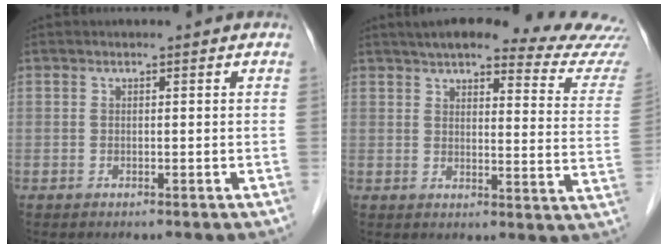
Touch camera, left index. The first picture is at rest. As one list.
[{"total": 20.0, "force": [18.1, 1.9, 8.3], "torque": [-0.095, -0.044, 0.198]}]